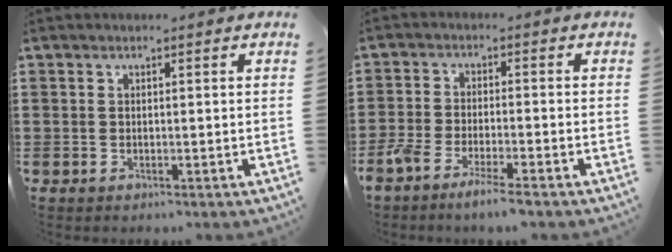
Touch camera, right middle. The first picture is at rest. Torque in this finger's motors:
{"motor_torque": [1.06, -0.67, 0.42, 0.14]}